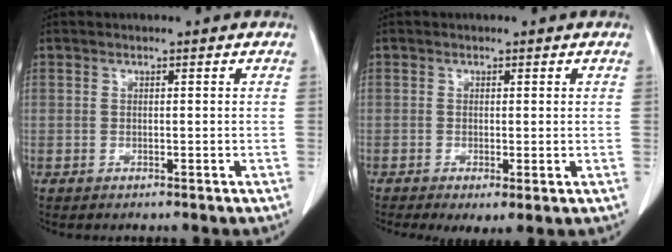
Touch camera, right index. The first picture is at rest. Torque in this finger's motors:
{"motor_torque": [0.96, -0.89, 0.27, 0.10]}